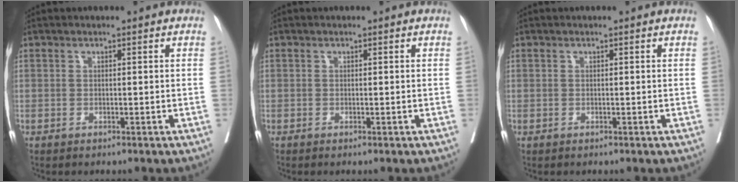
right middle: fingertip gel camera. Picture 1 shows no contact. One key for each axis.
{"total": 0.0}
{"total": 0.0}